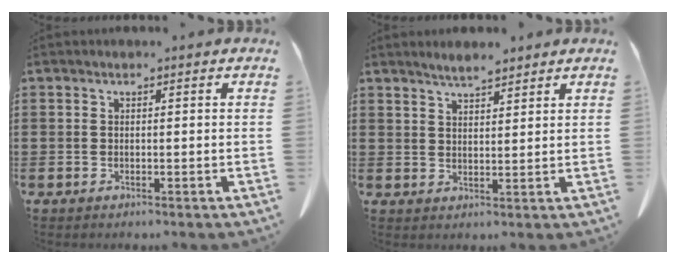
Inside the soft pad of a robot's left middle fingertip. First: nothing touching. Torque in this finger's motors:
{"motor_torque": [0.61, -0.38, 0.19, 0.02]}